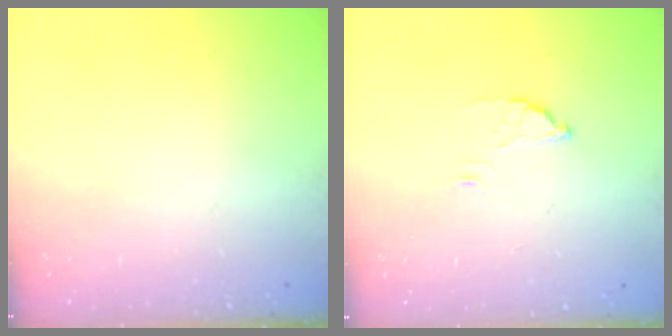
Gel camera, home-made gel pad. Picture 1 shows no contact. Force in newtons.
{"total": 3.0, "press": 3.0, "slide": 0.1}